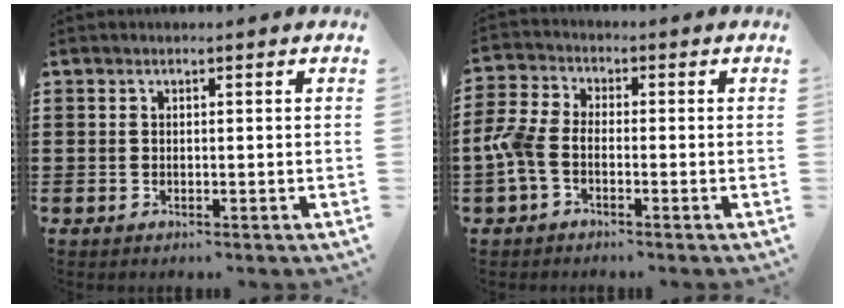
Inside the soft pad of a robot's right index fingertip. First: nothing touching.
{"total": 4.9, "force": [-1.9, 2.8, 3.5], "torque": [-0.106, -0.005, -0.048]}